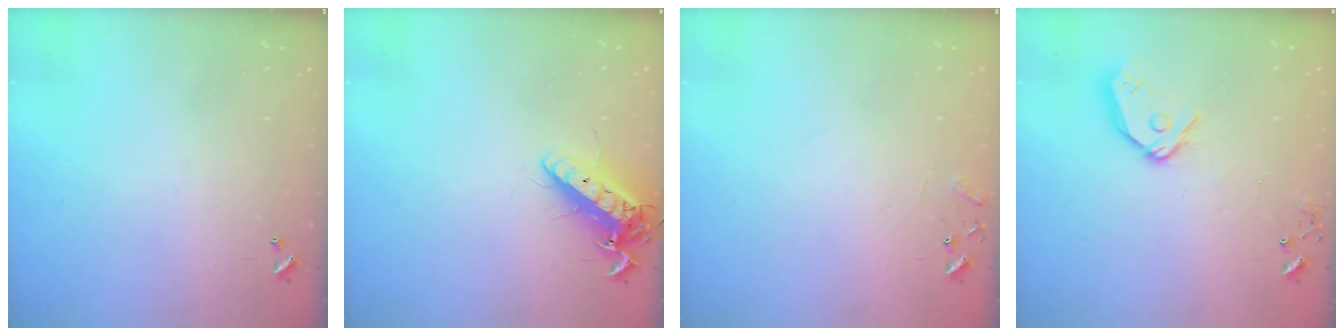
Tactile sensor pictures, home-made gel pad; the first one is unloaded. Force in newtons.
{"total": 15.0, "press": 14.8, "slide": 2.4}
{"total": 8.3, "press": 8.3, "slide": 0.6}
{"total": 12.2, "press": 12.1, "slide": 1.5}